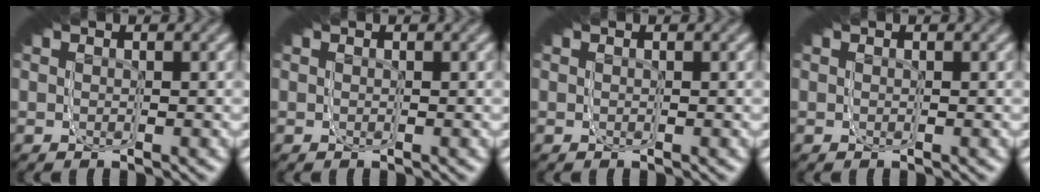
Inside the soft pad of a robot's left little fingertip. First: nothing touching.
{"total": 0.0}
{"total": 0.0}
{"total": 0.0}